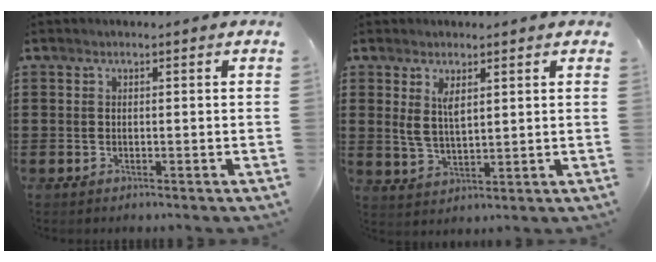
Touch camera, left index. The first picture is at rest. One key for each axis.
{"total": 4.3, "fx": 2.2, "fy": 2.0, "fz": 3.2, "tx": -0.069, "ty": 0.007, "tz": 0.038}